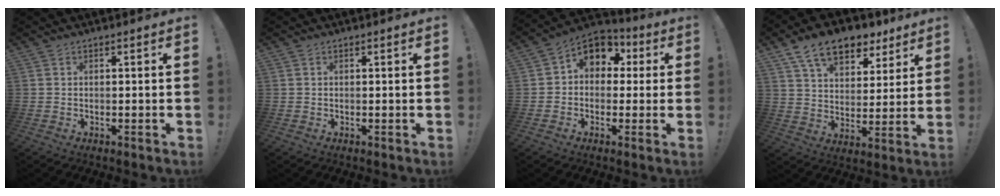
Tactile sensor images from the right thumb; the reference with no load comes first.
{"total": 0.7, "force": [0.3, 0.6, -0.2], "torque": [0.011, -0.002, 0.004]}
{"total": 9.6, "force": [2.4, 7.5, 5.5], "torque": [-0.078, -0.002, 0.051]}
{"total": 14.5, "force": [9.4, 8.1, 7.5], "torque": [-0.127, -0.052, 0.172]}